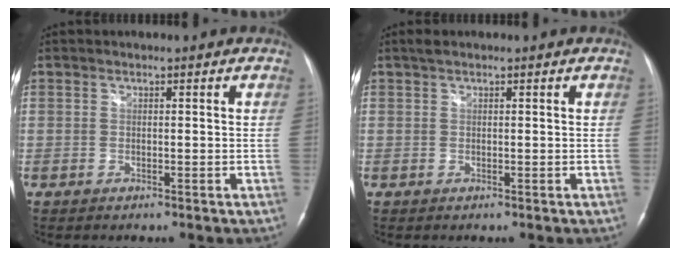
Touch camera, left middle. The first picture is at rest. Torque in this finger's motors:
{"motor_torque": [0.21, 0.11, -0.12, 0.00]}